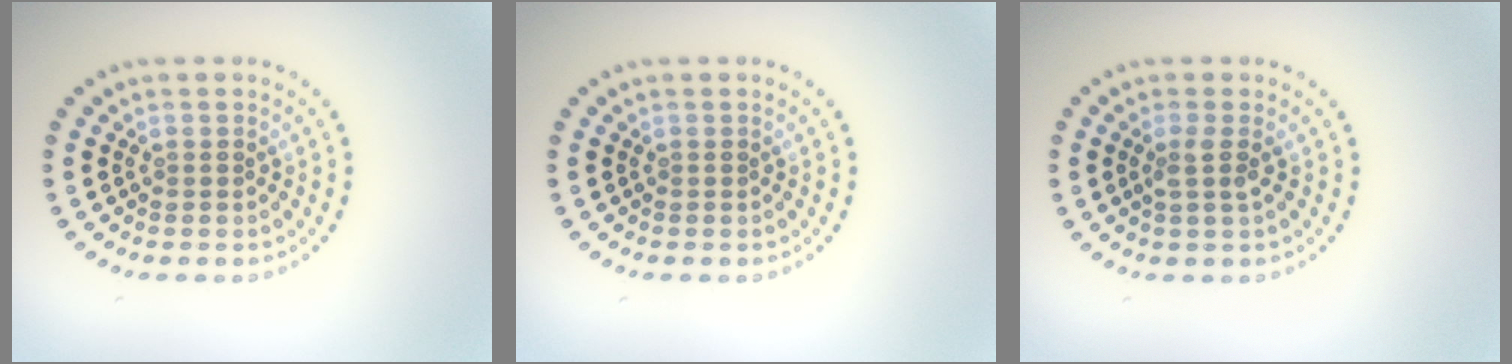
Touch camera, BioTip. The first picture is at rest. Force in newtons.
{"total": 0.0}
{"total": 1.4, "press": 1.0, "slide": 1.0}